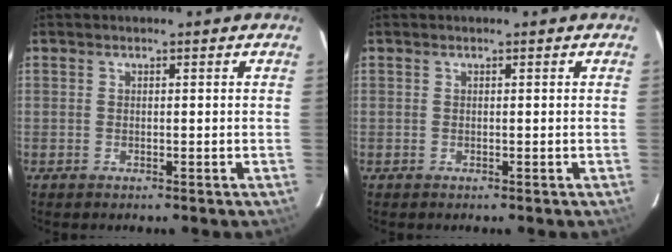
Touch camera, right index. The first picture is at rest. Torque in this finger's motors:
{"motor_torque": [0.00, 0.00, 0.01, 0.00]}